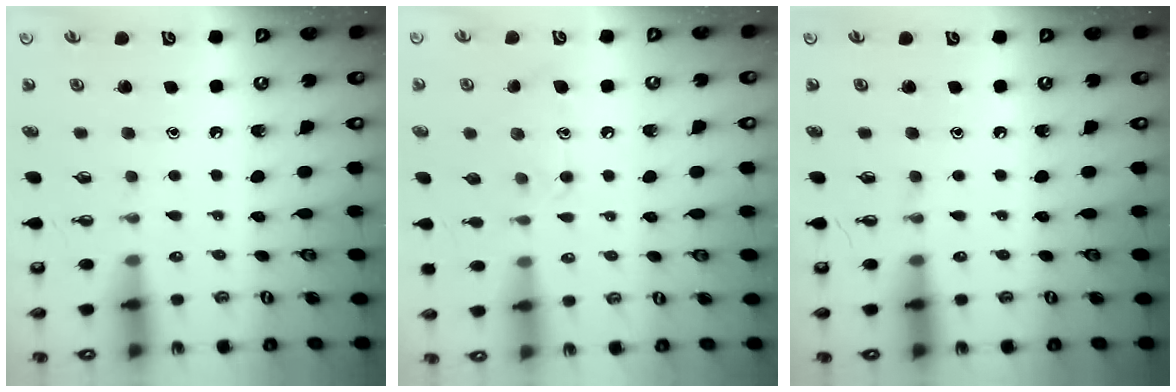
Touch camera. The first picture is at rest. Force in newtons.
{"total": 10.1, "press": 10.1, "slide": 0.5}
{"total": 0.0}